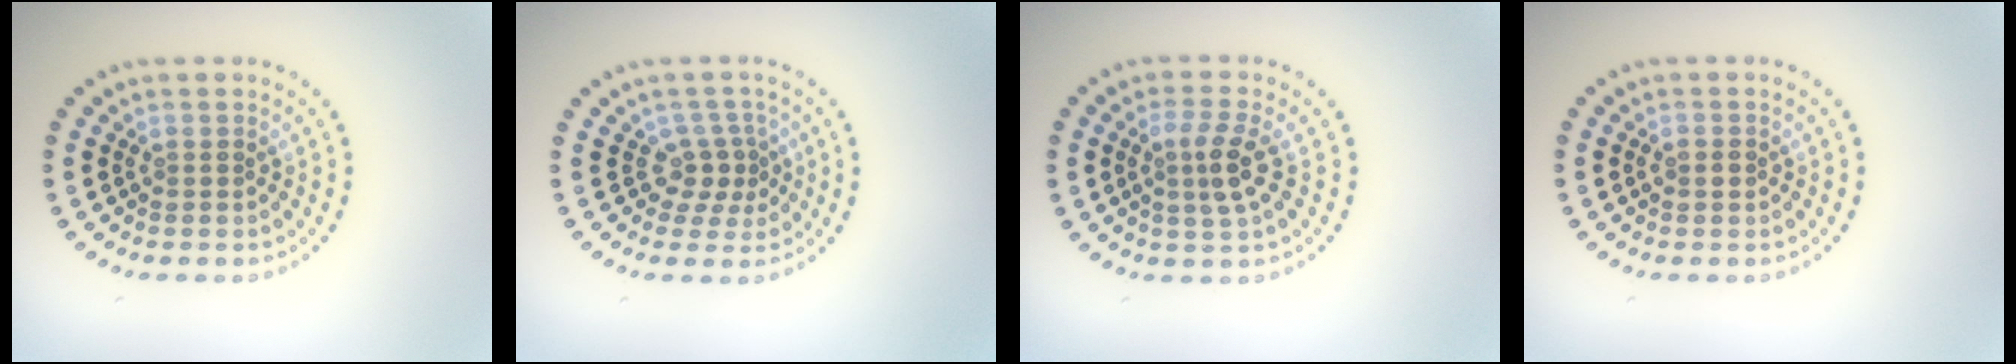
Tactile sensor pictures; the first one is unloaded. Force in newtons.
{"total": 2.6, "press": 1.8, "slide": 1.9}
{"total": 2.8, "press": 2.5, "slide": 1.2}
{"total": 1.2, "press": 1.2, "slide": 0.2}